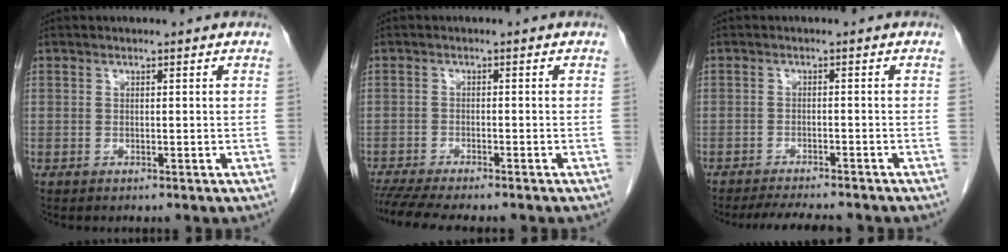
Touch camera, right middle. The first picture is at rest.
{"total": 9.0, "force": [-7.8, 0.8, 4.4], "torque": [-0.061, -0.013, -0.120]}
{"total": 7.6, "force": [-6.9, 0.9, 3.1], "torque": [-0.046, -0.014, -0.100]}